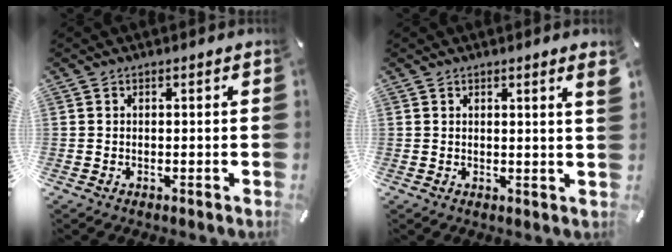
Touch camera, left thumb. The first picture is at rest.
{"total": 2.4, "force": [1.2, 0.0, 2.1], "torque": [-0.033, -0.005, 0.018]}